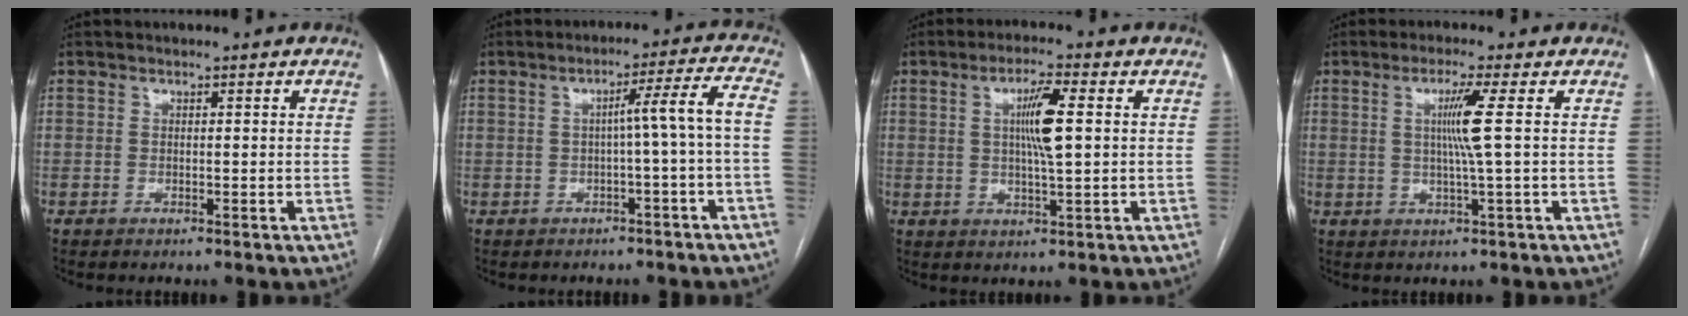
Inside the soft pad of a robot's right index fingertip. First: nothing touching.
{"total": 6.1, "force": [-1.2, -1.2, 5.9], "torque": [-0.084, 0.016, -0.014]}
{"total": 6.5, "force": [1.3, 0.3, 6.4], "torque": [-0.119, 0.001, 0.023]}
{"total": 5.2, "force": [1.0, -1.5, 4.9], "torque": [-0.096, -0.005, 0.021]}